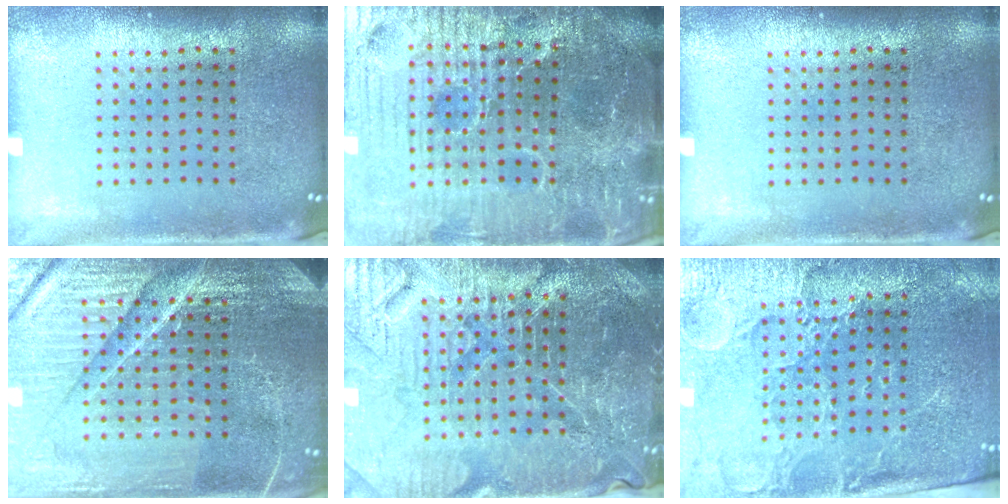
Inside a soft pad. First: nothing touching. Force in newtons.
{"total": 6.6, "press": 6.1, "slide": 2.7}
{"total": 0.0}
{"total": 5.8, "press": 5.3, "slide": 2.4}
{"total": 5.3, "press": 5.0, "slide": 1.8}
{"total": 3.5, "press": 3.3, "slide": 1.1}